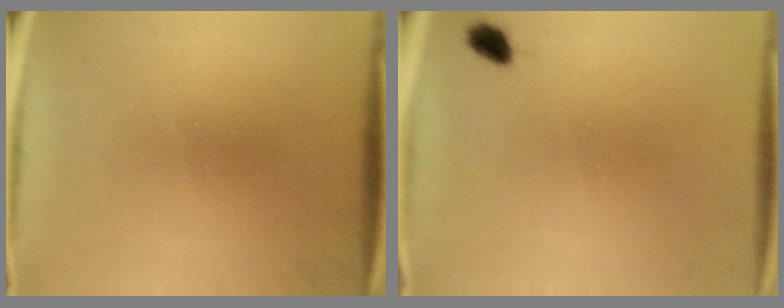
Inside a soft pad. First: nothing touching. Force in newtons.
{"total": 1.9}